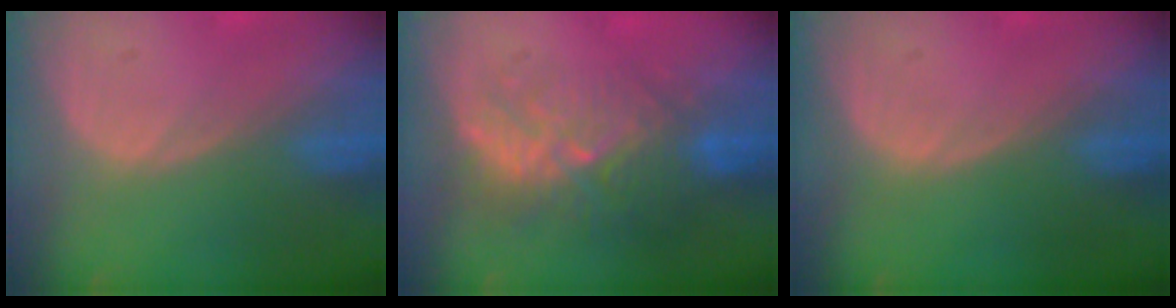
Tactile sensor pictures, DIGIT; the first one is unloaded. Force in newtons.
{"total": 9.1, "press": 8.4, "slide": 3.5}
{"total": 0.0}